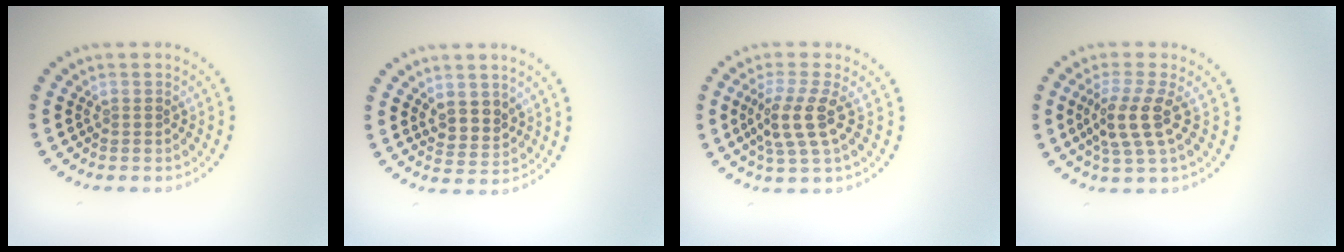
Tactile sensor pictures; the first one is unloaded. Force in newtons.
{"total": 2.4, "press": 2.1, "slide": 1.1}
{"total": 3.6, "press": 3.0, "slide": 1.9}
{"total": 3.6, "press": 3.0, "slide": 1.9}